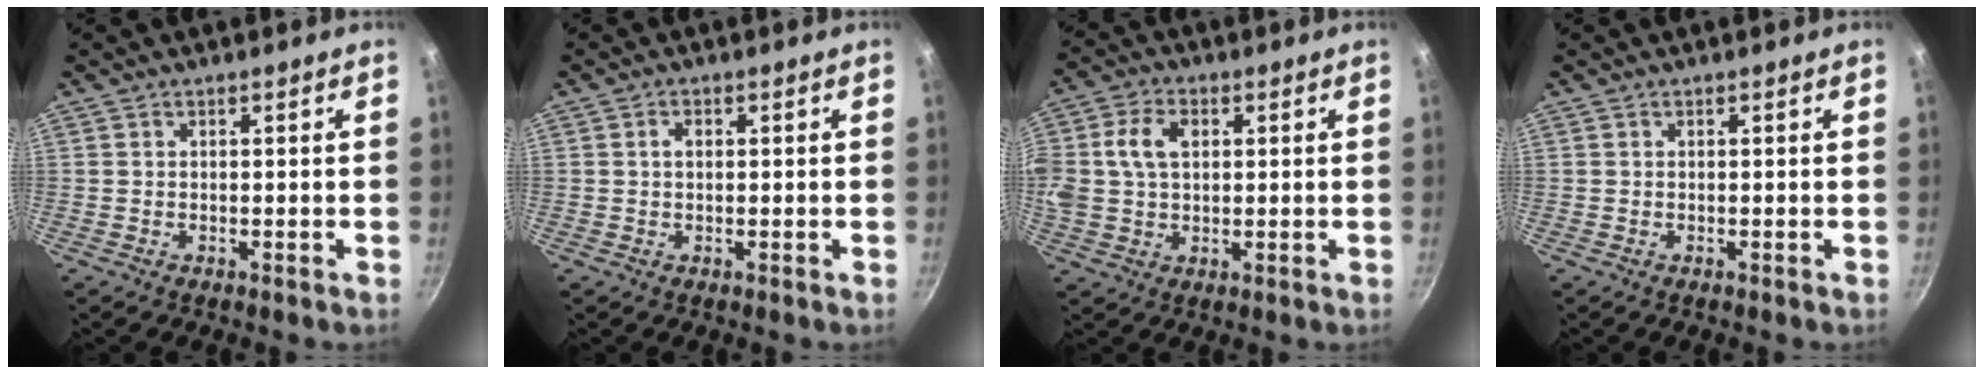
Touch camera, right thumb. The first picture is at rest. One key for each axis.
{"total": 1.5, "fx": 0.2, "fy": 1.1, "fz": 1.1, "tx": -0.018, "ty": 0.005, "tz": 0.003}
{"total": 11.4, "fx": 2.2, "fy": 8.2, "fz": 7.6, "tx": -0.157, "ty": 0.024, "tz": 0.035}
{"total": 0.0}